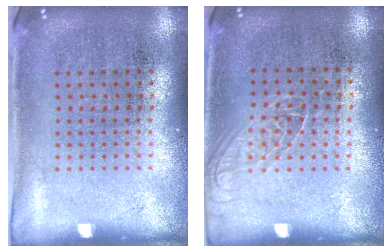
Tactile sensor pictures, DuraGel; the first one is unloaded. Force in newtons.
{"total": 1.2, "press": 1.1, "slide": 0.5}